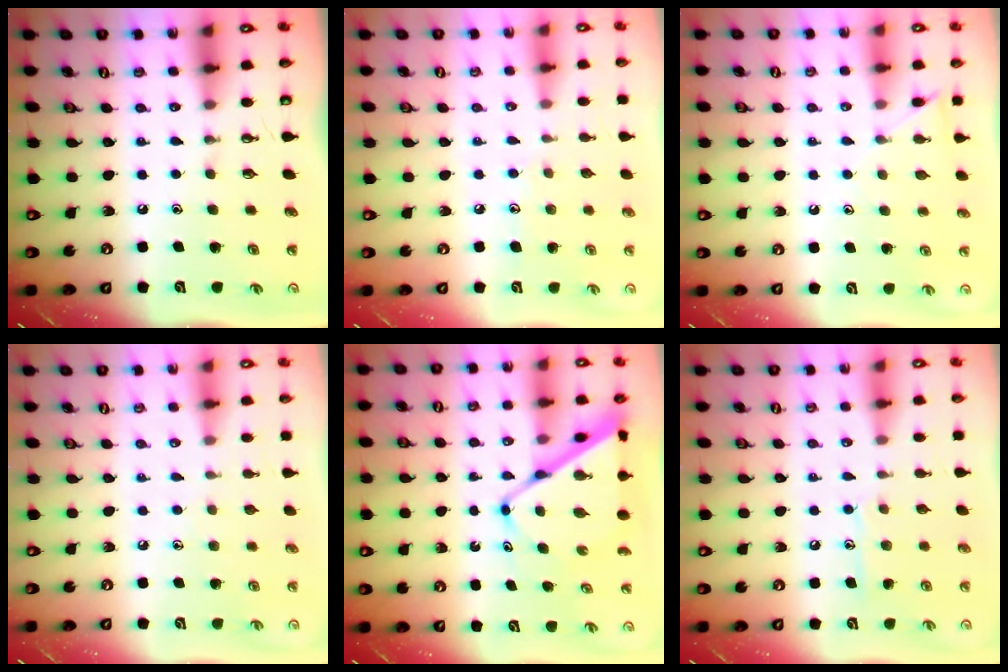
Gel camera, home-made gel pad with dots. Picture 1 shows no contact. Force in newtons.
{"total": 5.7, "press": 5.7, "slide": 0.5}
{"total": 6.7, "press": 6.7, "slide": 0.6}
{"total": 3.7, "press": 3.7, "slide": 0.4}
{"total": 11.8, "press": 11.8, "slide": 0.8}
{"total": 8.0, "press": 8.0, "slide": 0.6}